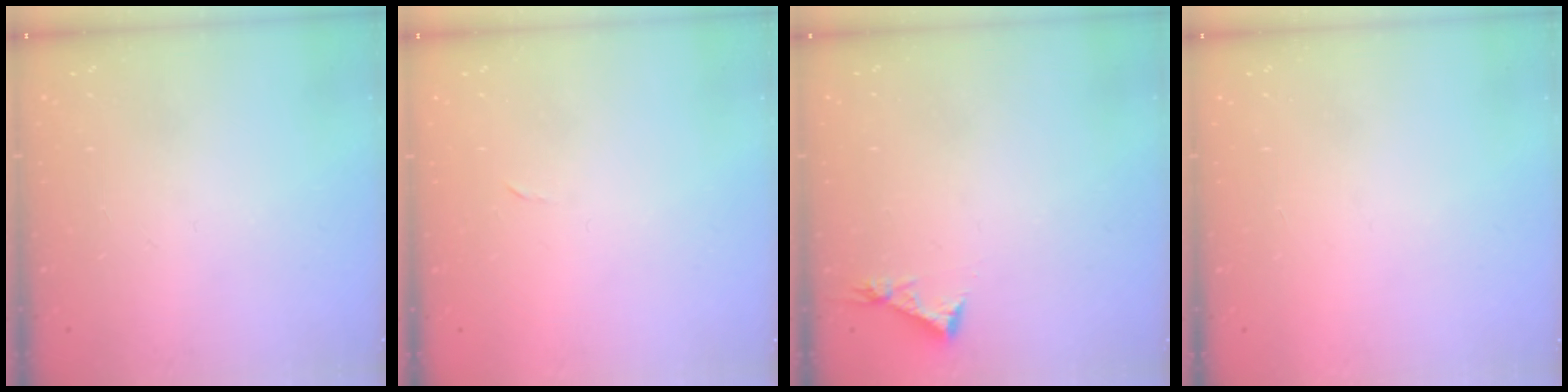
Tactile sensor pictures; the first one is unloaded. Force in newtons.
{"total": 2.3, "press": 2.3, "slide": 0.4}
{"total": 3.8, "press": 3.7, "slide": 0.4}
{"total": 1.5, "press": 1.5, "slide": 0.1}